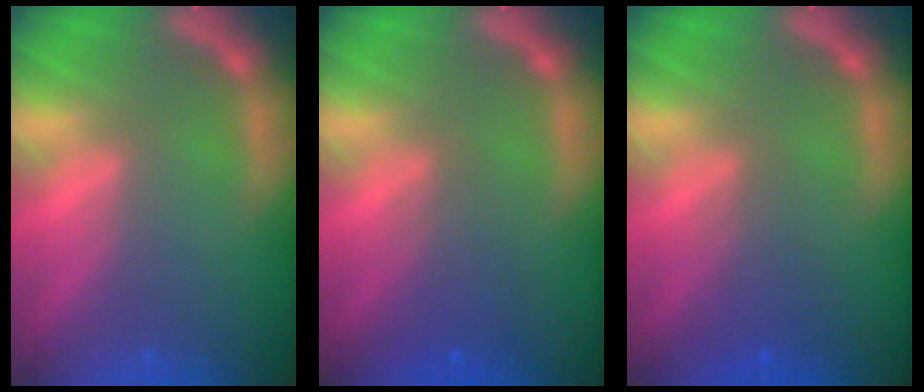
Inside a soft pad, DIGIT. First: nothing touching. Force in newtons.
{"total": 2.5}
{"total": 2.4}